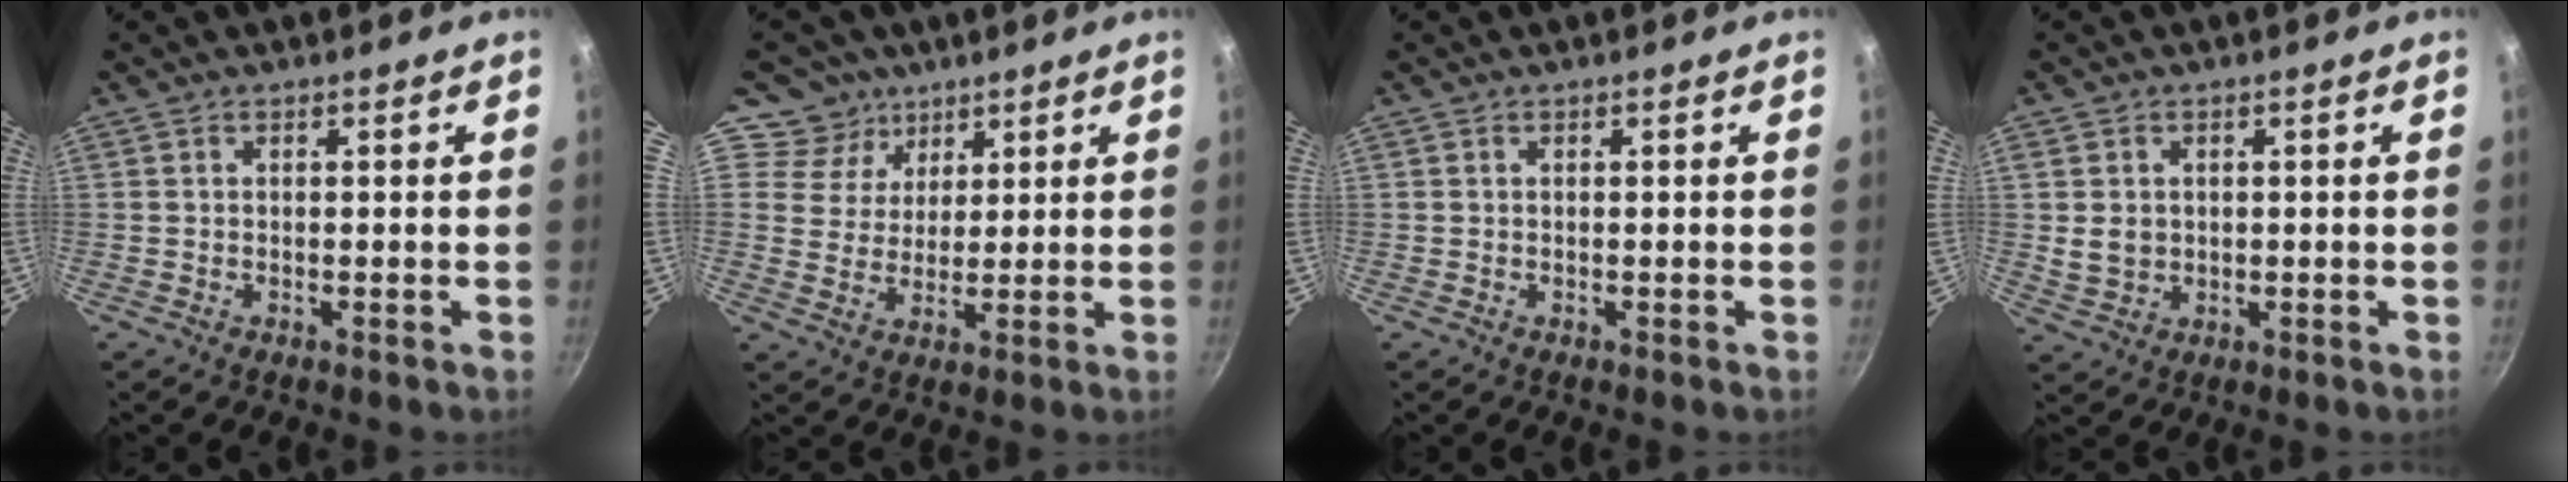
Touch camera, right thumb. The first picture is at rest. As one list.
[{"total": 6.5, "force": [4.1, 5.0, 0.4], "torque": [0.033, -0.026, 0.064]}, {"total": 0.0}, {"total": 4.2, "force": [0.4, 3.5, 2.3], "torque": [-0.033, -0.001, 0.014]}]